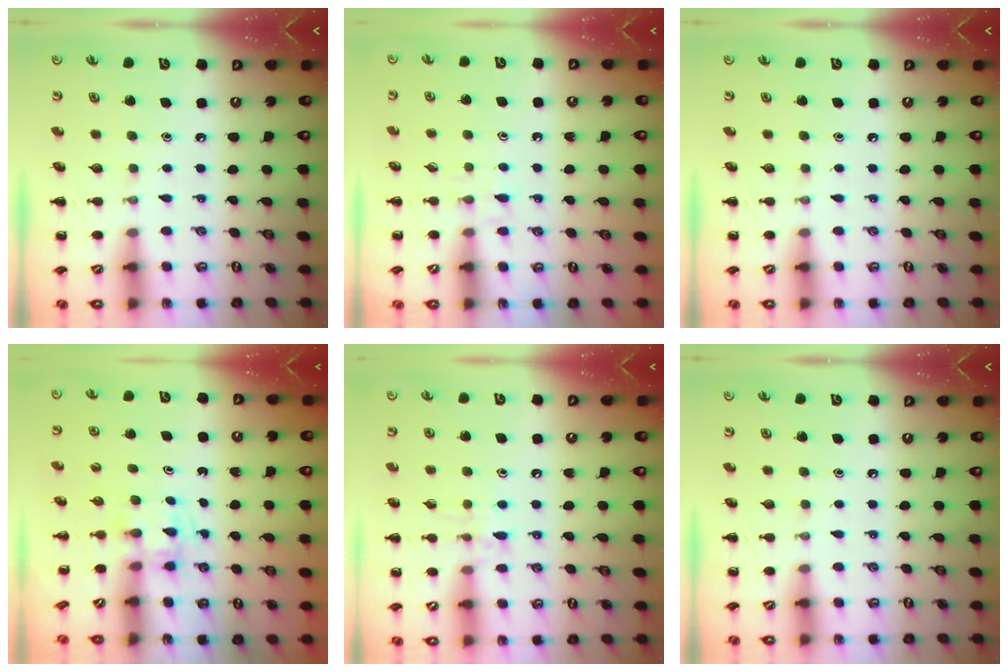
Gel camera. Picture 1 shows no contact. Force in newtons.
{"total": 3.3, "press": 3.0, "slide": 1.3}
{"total": 0.0}
{"total": 1.5, "press": 1.4, "slide": 0.7}
{"total": 8.0, "press": 7.8, "slide": 1.6}
{"total": 0.0}